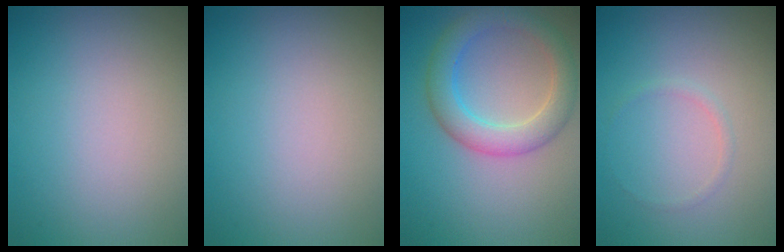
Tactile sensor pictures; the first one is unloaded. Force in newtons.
{"total": 0.0}
{"total": 4.4, "press": 4.4, "slide": 0.3}
{"total": 0.7, "press": 0.7, "slide": 0.1}